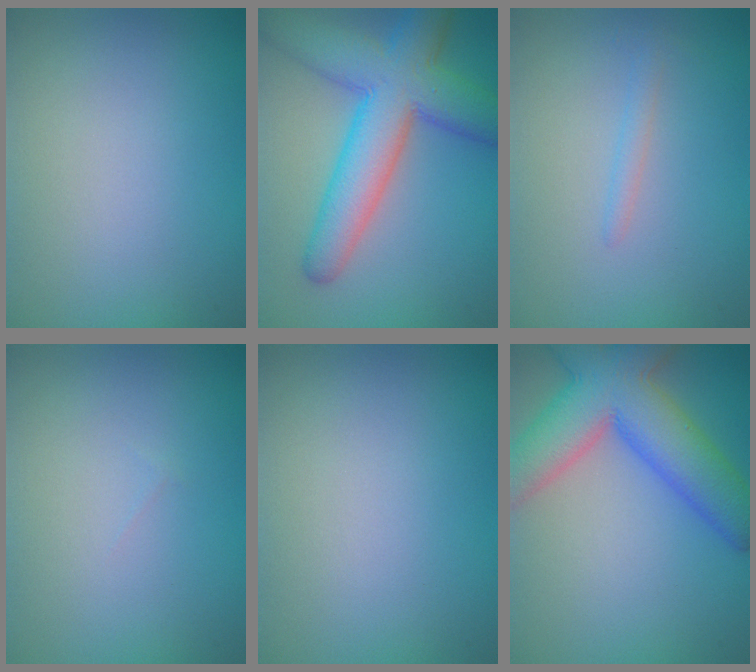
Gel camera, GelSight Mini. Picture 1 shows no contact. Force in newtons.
{"total": 9.1, "press": 9.1, "slide": 0.3}
{"total": 1.0, "press": 1.0, "slide": 0.0}
{"total": 0.0}
{"total": 0.0}
{"total": 9.6, "press": 9.6, "slide": 0.6}